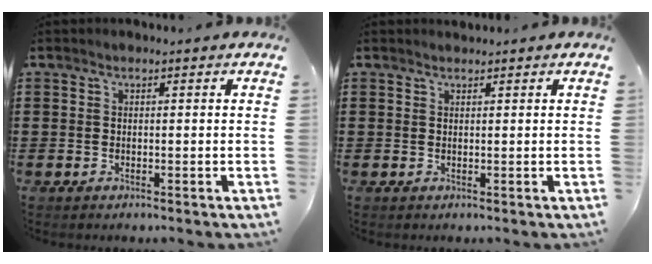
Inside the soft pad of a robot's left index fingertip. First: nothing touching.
{"total": 0.7, "force": [0.7, 0.2, 0.0], "torque": [-0.003, 0.000, 0.014]}